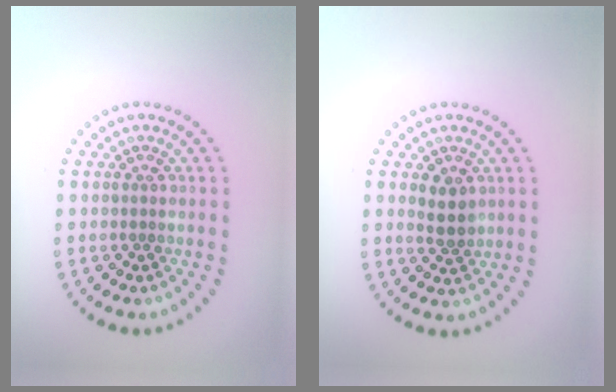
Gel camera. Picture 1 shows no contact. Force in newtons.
{"total": 2.3, "press": 2.2, "slide": 0.7}